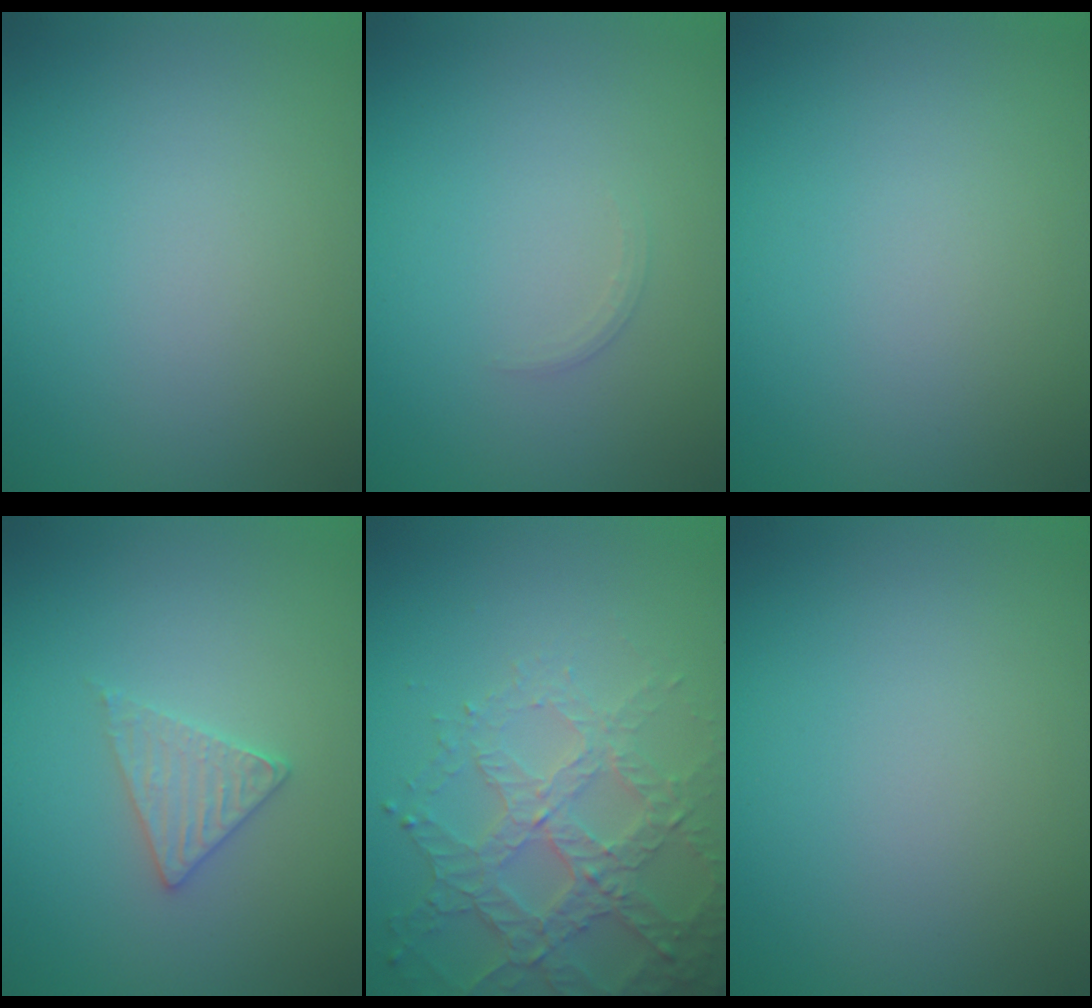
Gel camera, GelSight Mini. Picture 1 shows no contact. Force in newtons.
{"total": 0.7, "press": 0.7, "slide": 0.1}
{"total": 0.0}
{"total": 2.1, "press": 2.1, "slide": 0.3}
{"total": 4.7, "press": 4.1, "slide": 2.3}
{"total": 0.0}